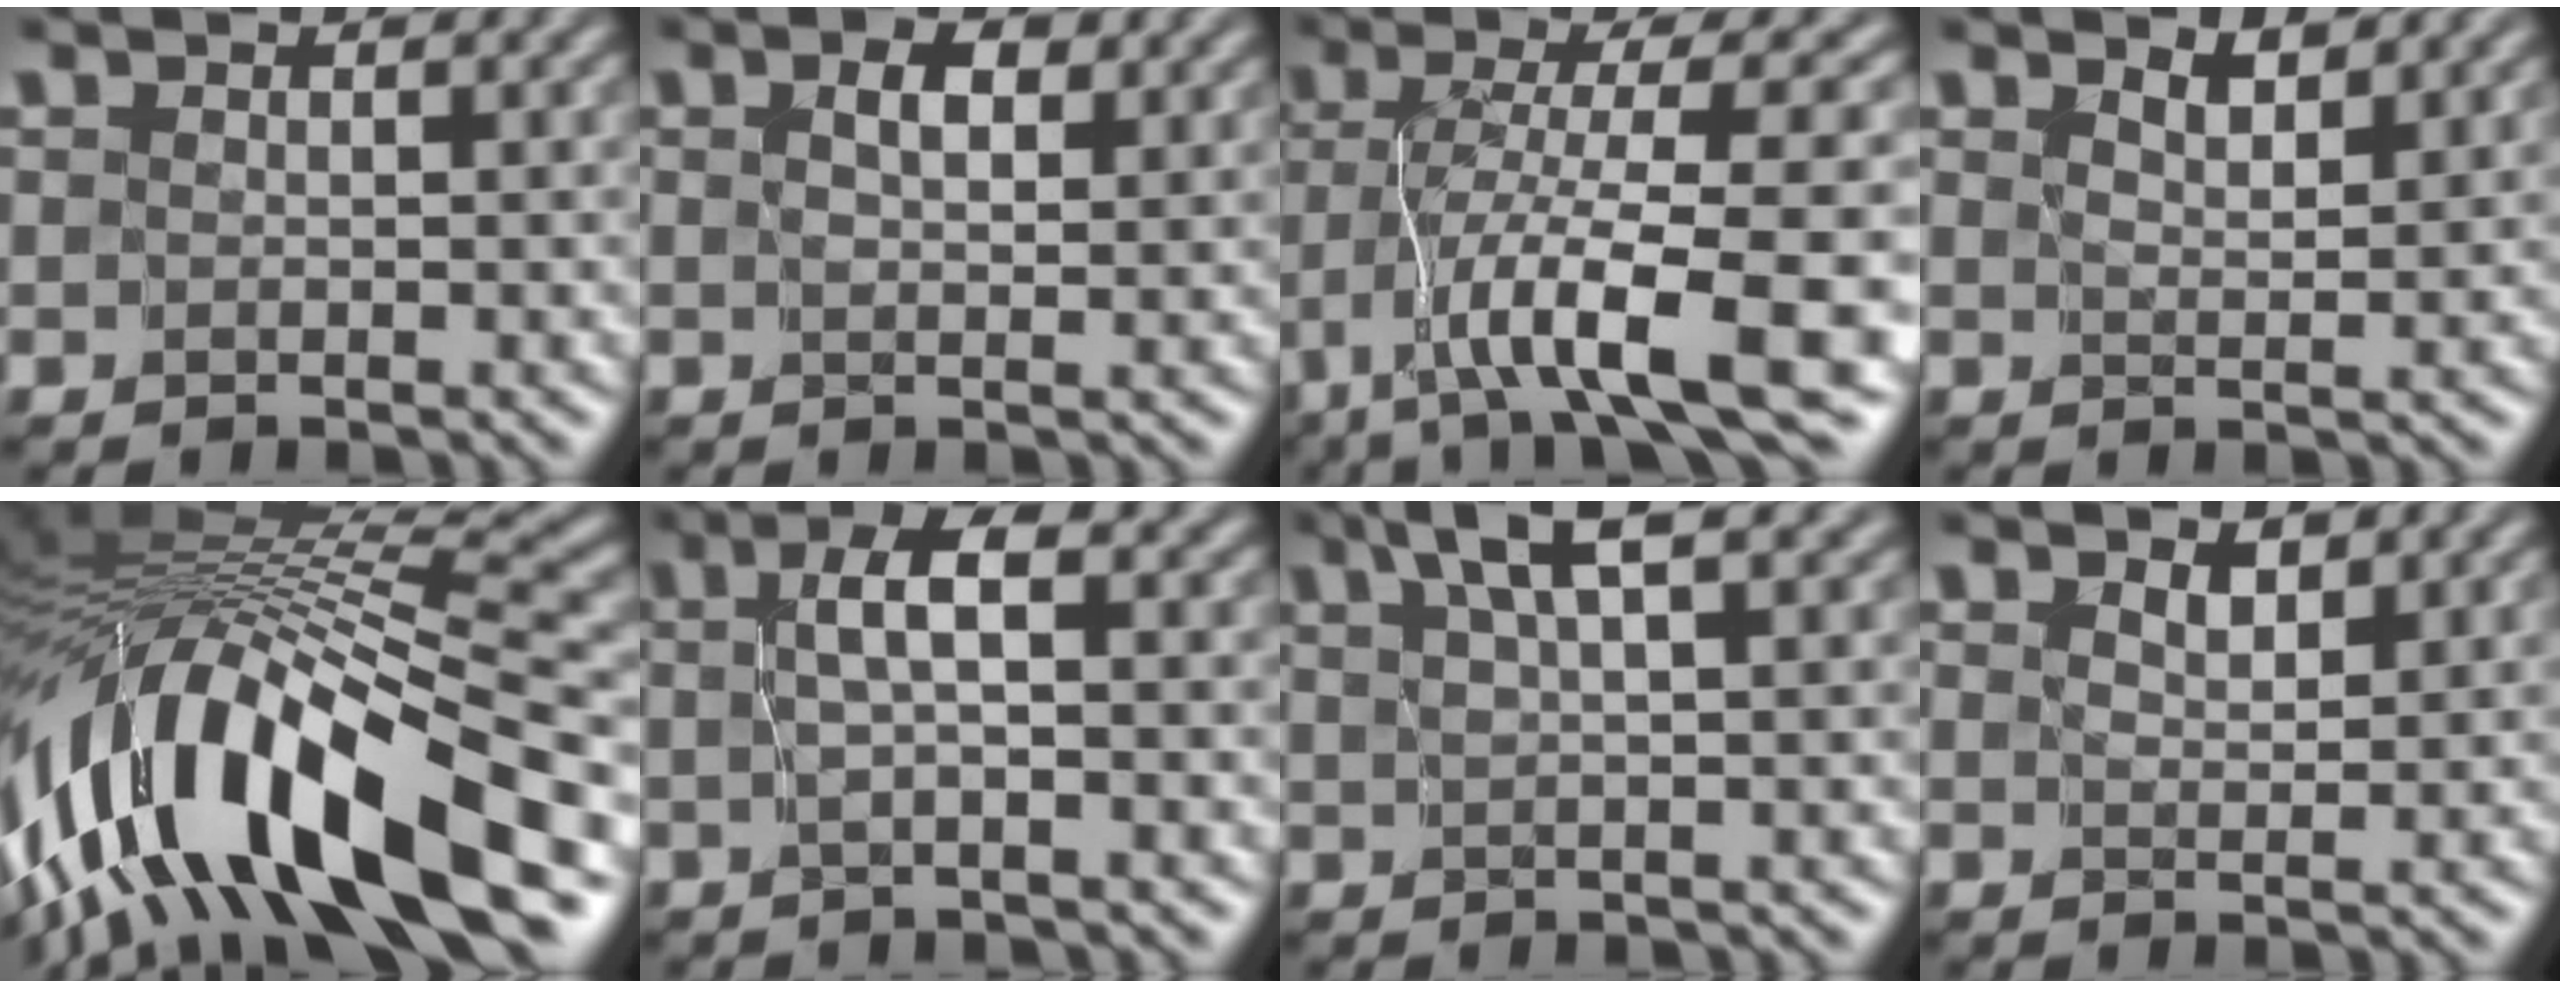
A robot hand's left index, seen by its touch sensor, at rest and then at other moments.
{"total": 1.9, "force": [0.9, 0.6, 1.5], "torque": [-0.028, 0.001, 0.020]}
{"total": 10.6, "force": [-5.0, 1.6, 9.3], "torque": [-0.147, 0.010, -0.076]}
{"total": 1.9, "force": [1.8, 0.0, 0.7], "torque": [-0.016, -0.006, 0.034]}
{"total": 13.5, "force": [-6.4, 4.5, 11.0], "torque": [-0.201, 0.018, -0.108]}
{"total": 2.8, "force": [-0.1, 0.0, 2.8], "torque": [-0.052, 0.007, 0.000]}
{"total": 4.3, "force": [2.9, 0.4, 3.1], "torque": [-0.050, 0.011, 0.052]}
{"total": 1.0, "force": [0.9, 0.1, 0.3], "torque": [-0.011, -0.004, 0.022]}